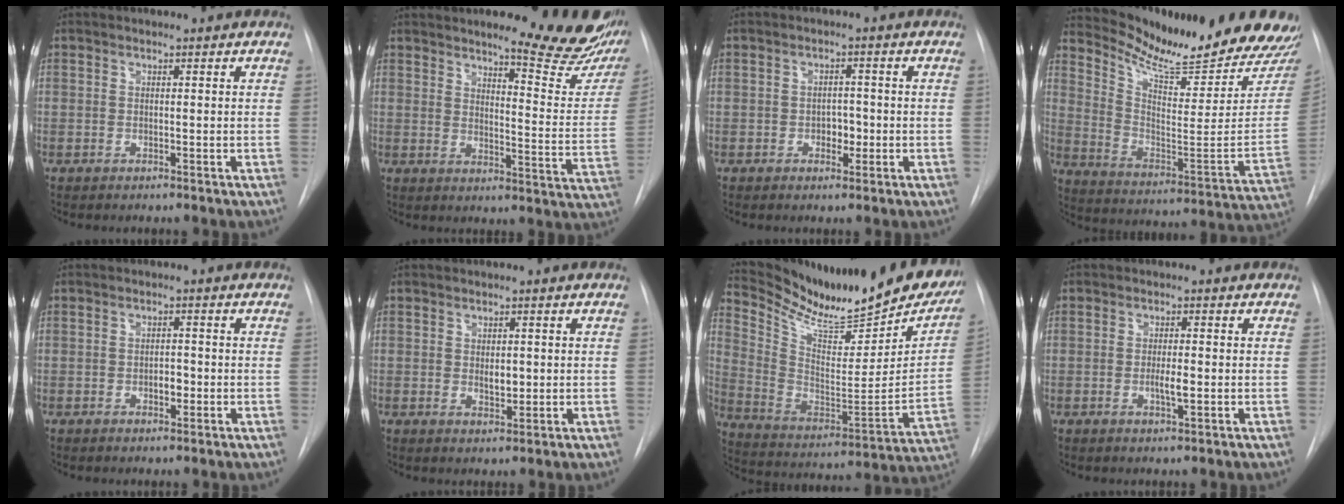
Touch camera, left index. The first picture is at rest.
{"total": 16.9, "force": [14.3, 2.4, 8.7], "torque": [-0.096, -0.077, 0.162]}
{"total": 2.5, "force": [-0.7, 1.7, 1.7], "torque": [-0.020, 0.006, -0.009]}
{"total": 25.2, "force": [22.8, 1.9, 10.4], "torque": [-0.167, -0.107, 0.316]}
{"total": 2.0, "force": [-0.7, 1.1, 1.5], "torque": [-0.021, 0.004, -0.009]}
{"total": 2.2, "force": [0.2, 1.3, 1.8], "torque": [-0.028, -0.004, 0.007]}
{"total": 28.2, "force": [24.4, 6.4, 12.6], "torque": [-0.203, -0.068, 0.352]}
{"total": 2.5, "force": [-0.5, 0.4, 2.4], "torque": [-0.045, -0.001, -0.008]}